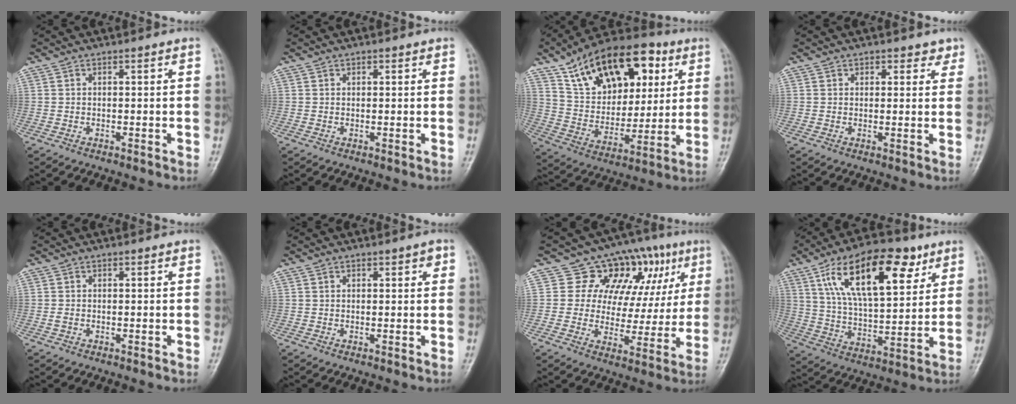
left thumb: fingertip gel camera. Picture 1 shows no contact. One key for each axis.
{"total": 0.7, "fx": 0.4, "fy": 0.5, "fz": 0.2, "tx": 0.003, "ty": -0.002, "tz": 0.004}
{"total": 23.8, "fx": 10.8, "fy": 13.9, "fz": 16.1, "tx": -0.214, "ty": -0.014, "tz": 0.183}
{"total": 2.7, "fx": 1.8, "fy": 1.9, "fz": 0.7, "tx": 0.022, "ty": -0.007, "tz": 0.019}
{"total": 0.7, "fx": -0.1, "fy": 0.5, "fz": 0.4, "tx": -0.012, "ty": -0.001, "tz": -0.003}
{"total": 1.6, "fx": 0.8, "fy": 0.9, "fz": 1.0, "tx": -0.001, "ty": -0.001, "tz": 0.010}
{"total": 15.0, "fx": 6.4, "fy": 10.7, "fz": 8.3, "tx": -0.045, "ty": -0.003, "tz": 0.092}
{"total": 20.8, "fx": 9.9, "fy": 9.5, "fz": 15.7, "tx": -0.229, "ty": -0.025, "tz": 0.172}